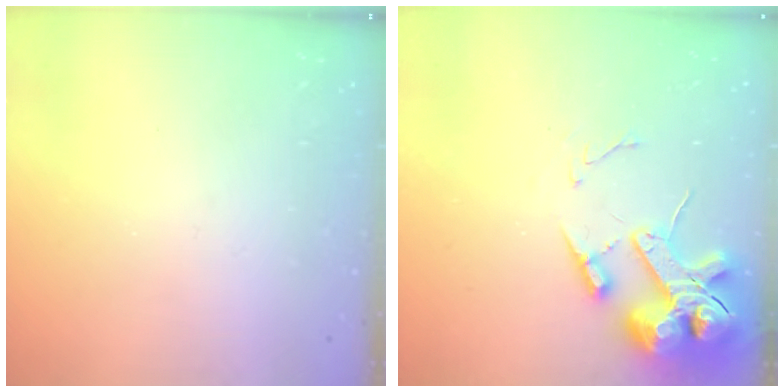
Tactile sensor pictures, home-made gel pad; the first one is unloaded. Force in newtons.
{"total": 15.9, "press": 15.7, "slide": 2.4}